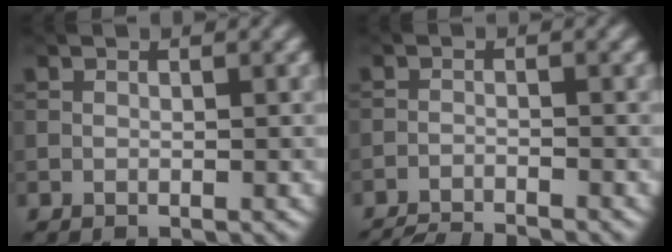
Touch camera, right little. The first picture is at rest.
{"total": 5.0, "force": [-4.8, 0.5, 1.3], "torque": [-0.029, -0.018, -0.082]}